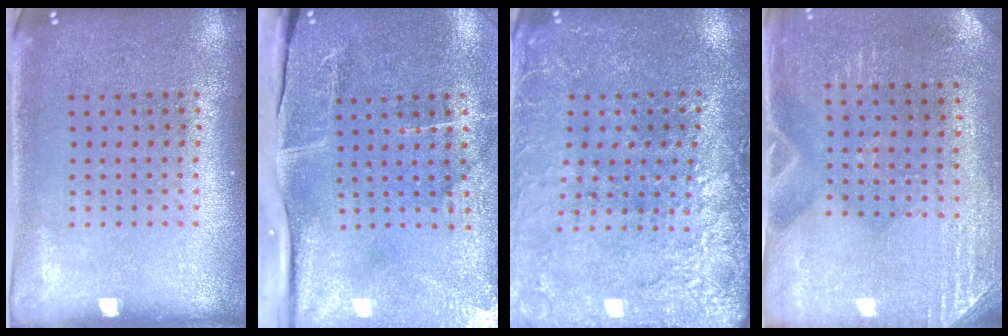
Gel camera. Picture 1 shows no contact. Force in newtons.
{"total": 4.9, "press": 3.9, "slide": 3.0}
{"total": 2.8, "press": 2.8, "slide": 0.1}
{"total": 2.8, "press": 2.6, "slide": 1.2}